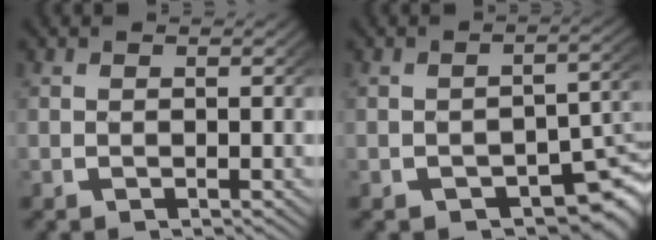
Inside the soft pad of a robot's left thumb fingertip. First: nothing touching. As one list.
[{"total": 6.1, "force": [-2.9, 3.6, 4.0], "torque": [-0.053, -0.029, -0.026]}]